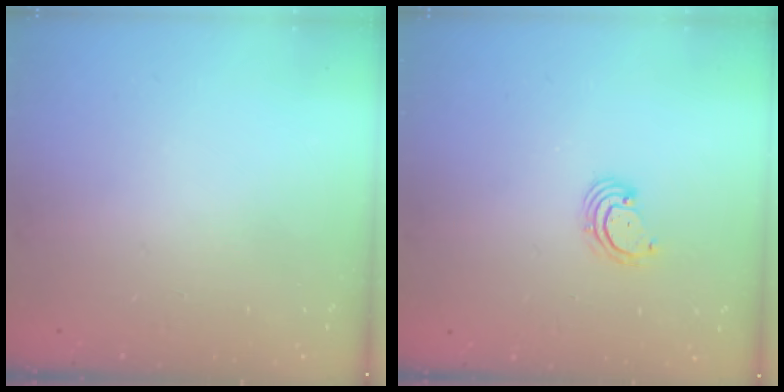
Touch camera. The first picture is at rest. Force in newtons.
{"total": 2.5, "press": 2.5, "slide": 0.3}